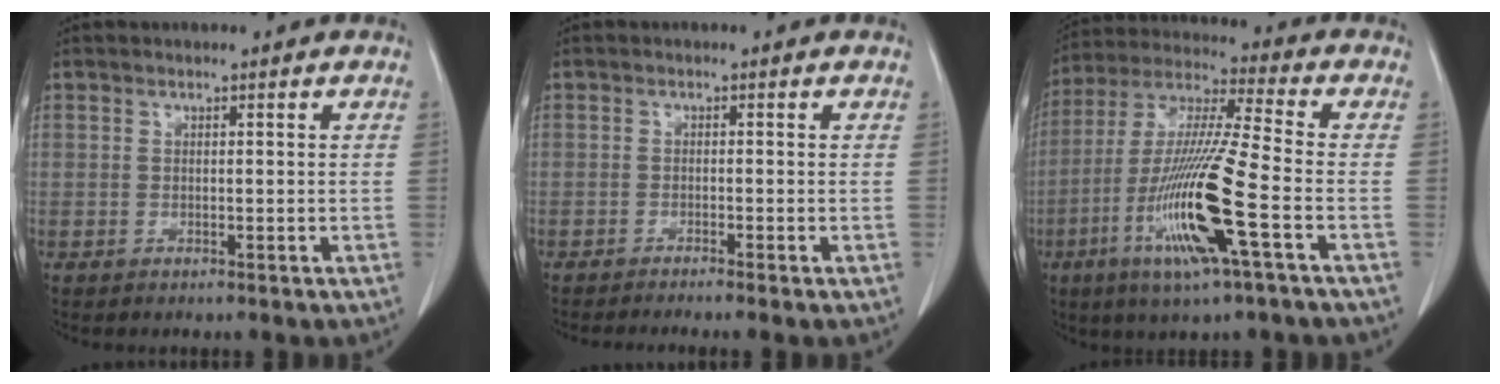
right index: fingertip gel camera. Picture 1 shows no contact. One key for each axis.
{"total": 3.7, "fx": -3.1, "fy": -0.7, "fz": 1.9, "tx": -0.017, "ty": -0.002, "tz": -0.047}
{"total": 16.8, "fx": -5.7, "fy": 0.1, "fz": 15.8, "tx": -0.326, "ty": -0.020, "tz": -0.112}